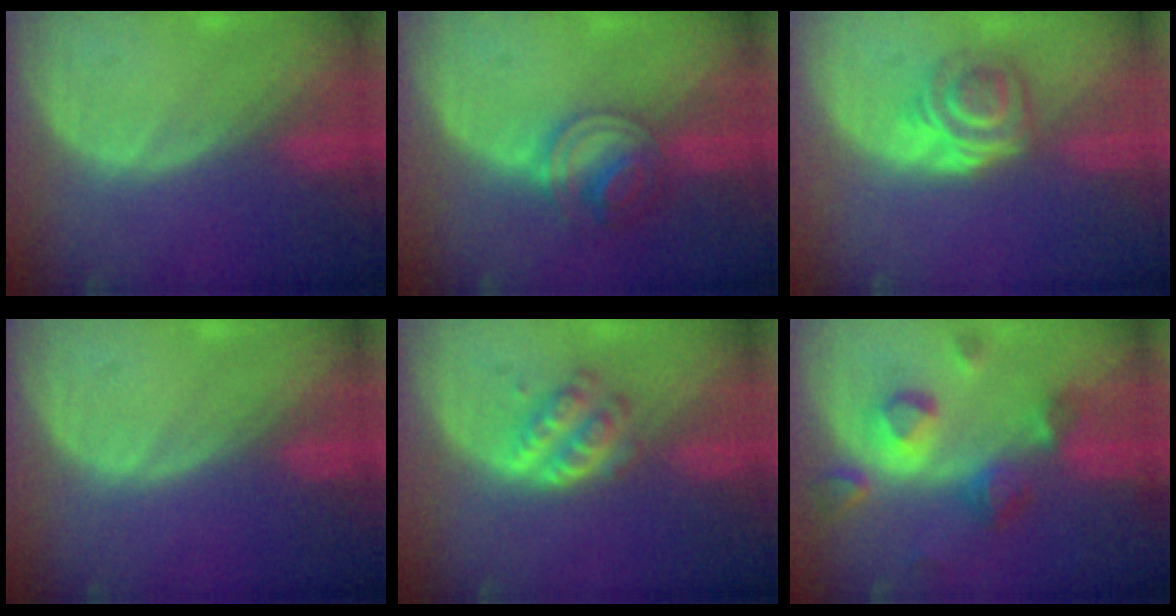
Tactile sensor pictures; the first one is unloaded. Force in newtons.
{"total": 6.1, "press": 5.4, "slide": 2.8}
{"total": 6.1, "press": 5.0, "slide": 3.5}
{"total": 0.0}
{"total": 5.0, "press": 4.4, "slide": 2.4}
{"total": 8.0, "press": 7.7, "slide": 2.4}